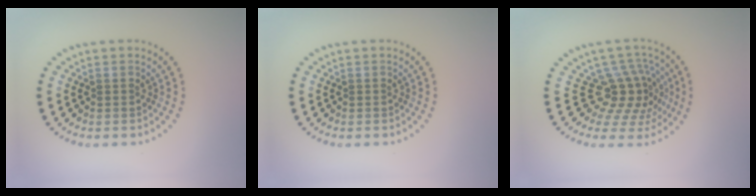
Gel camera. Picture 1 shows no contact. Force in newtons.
{"total": 0.0}
{"total": 4.5, "press": 3.2, "slide": 3.2}